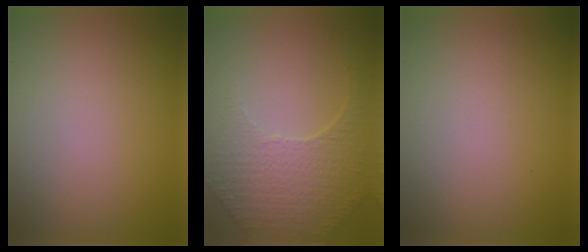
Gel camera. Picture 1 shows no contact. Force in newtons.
{"total": 5.3, "press": 3.6, "slide": 3.9}
{"total": 0.0}